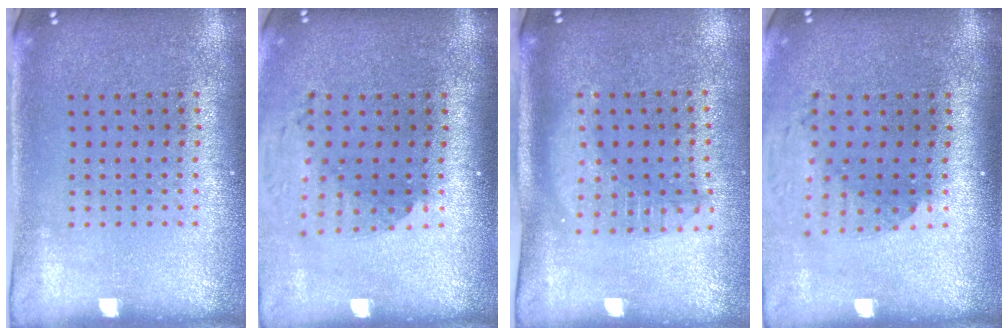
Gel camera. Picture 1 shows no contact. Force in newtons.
{"total": 1.8, "press": 1.5, "slide": 1.1}
{"total": 1.8, "press": 1.5, "slide": 0.9}
{"total": 1.8, "press": 1.5, "slide": 1.1}